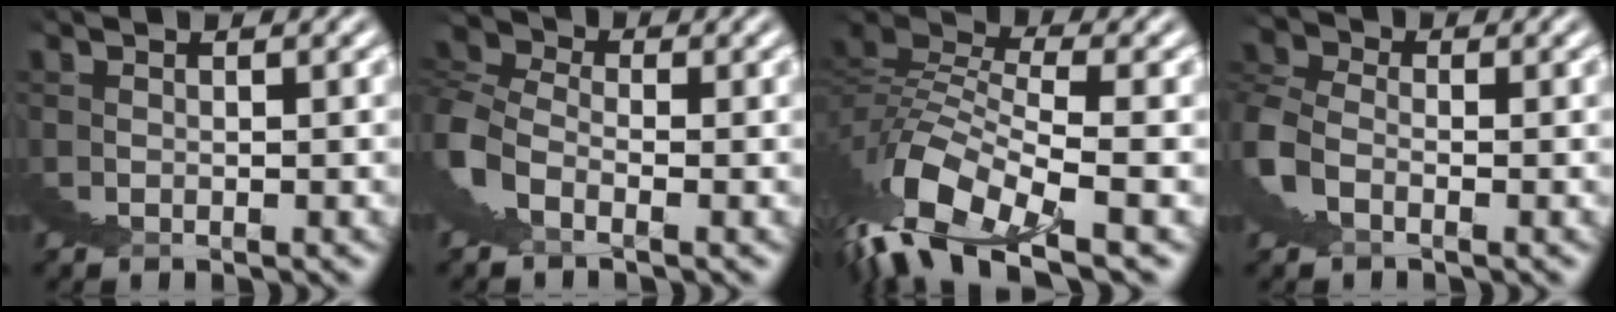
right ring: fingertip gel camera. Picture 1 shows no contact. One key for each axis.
{"total": 7.8, "fx": 3.5, "fy": 6.0, "fz": 3.5, "tx": -0.078, "ty": 0.019, "tz": 0.042}
{"total": 3.4, "fx": 0.8, "fy": -0.1, "fz": 3.3, "tx": -0.073, "ty": 0.014, "tz": 0.011}
{"total": 7.0, "fx": 2.1, "fy": 6.4, "fz": 1.8, "tx": -0.052, "ty": 0.013, "tz": 0.018}